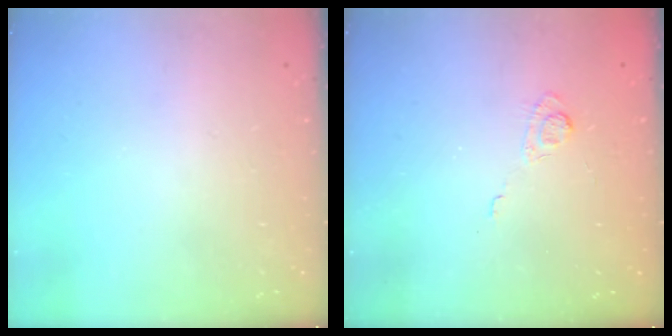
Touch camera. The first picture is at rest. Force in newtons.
{"total": 2.8, "press": 2.4, "slide": 1.4}